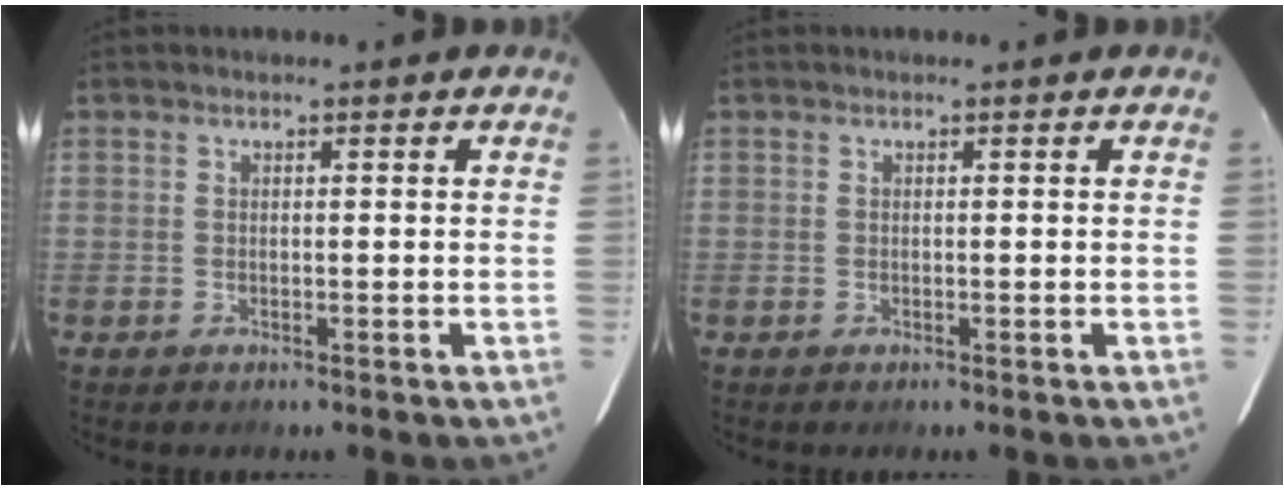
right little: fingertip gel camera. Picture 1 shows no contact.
{"total": 0.0}